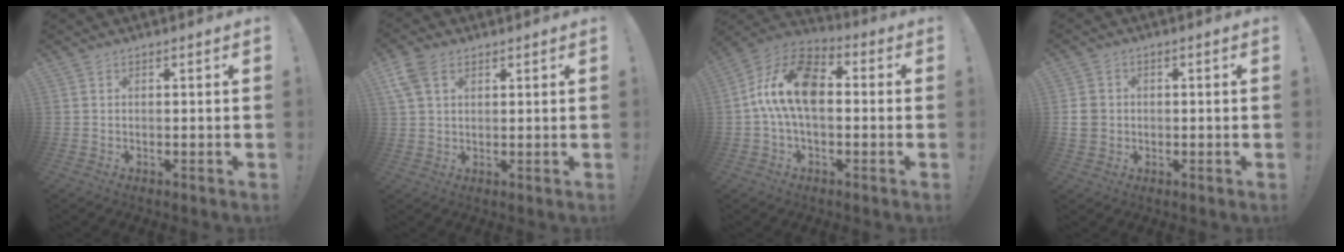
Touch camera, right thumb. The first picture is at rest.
{"total": 7.2, "force": [3.6, 4.7, 4.1], "torque": [-0.086, -0.002, 0.072]}
{"total": 15.6, "force": [0.9, 9.2, 12.5], "torque": [-0.234, 0.012, 0.016]}
{"total": 5.8, "force": [0.3, 5.2, 2.7], "torque": [-0.043, 0.002, 0.006]}